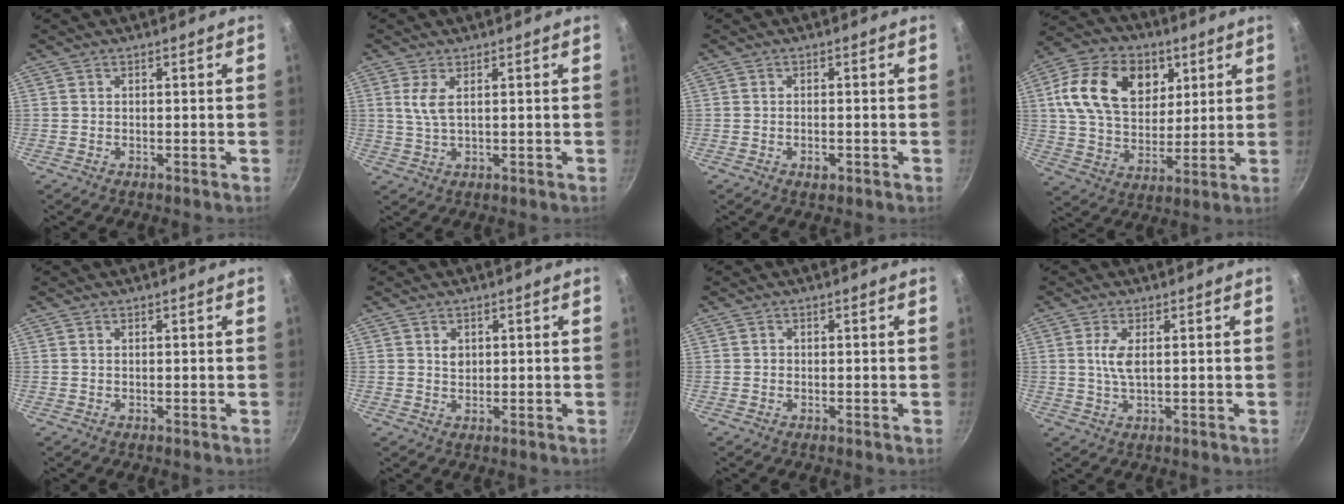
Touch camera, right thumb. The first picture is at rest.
{"total": 3.9, "force": [1.2, 1.5, 3.4], "torque": [-0.073, -0.007, 0.026]}
{"total": 1.7, "force": [-0.7, 0.9, 1.3], "torque": [-0.023, 0.001, -0.012]}
{"total": 19.4, "force": [6.5, 13.6, 12.1], "torque": [-0.194, -0.009, 0.106]}
{"total": 0.0}
{"total": 2.0, "force": [0.6, 1.6, 1.1], "torque": [-0.012, -0.002, 0.010]}
{"total": 0.6, "force": [0.0, 0.6, 0.1], "torque": [0.002, 0.003, -0.001]}
{"total": 3.9, "force": [0.7, 1.4, 3.6], "torque": [-0.078, -0.001, 0.015]}